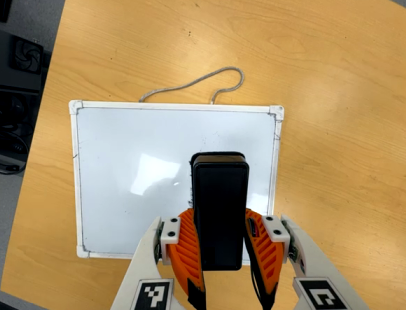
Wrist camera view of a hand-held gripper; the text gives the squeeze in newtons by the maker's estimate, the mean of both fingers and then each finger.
{"total": 8.5, "left": 7.1, "right": 9.9}